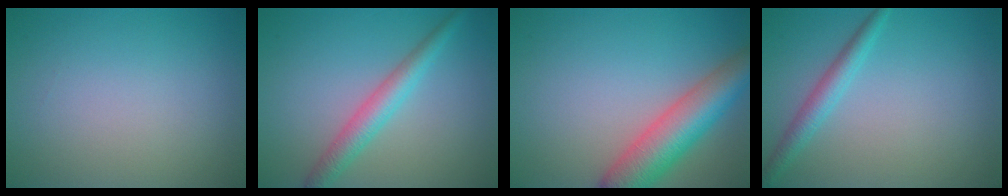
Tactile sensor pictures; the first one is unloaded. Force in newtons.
{"total": 3.1, "press": 3.1, "slide": 0.1}
{"total": 7.2, "press": 7.2, "slide": 0.4}
{"total": 2.3, "press": 2.3, "slide": 0.1}